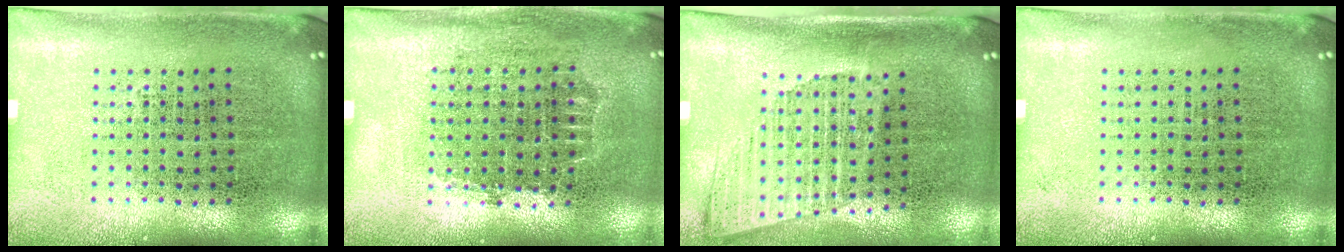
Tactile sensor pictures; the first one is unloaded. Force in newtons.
{"total": 0.7, "press": 0.7, "slide": 0.2}
{"total": 1.3, "press": 1.0, "slide": 0.8}
{"total": 0.0}